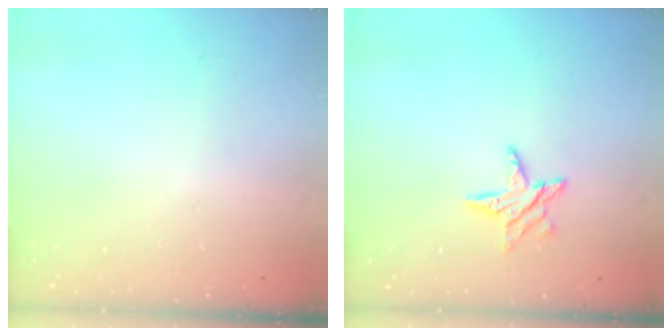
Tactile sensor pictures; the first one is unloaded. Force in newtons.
{"total": 7.0, "press": 7.0, "slide": 0.4}